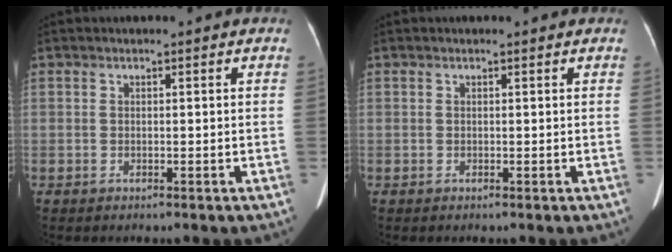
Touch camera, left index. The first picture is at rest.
{"total": 0.5, "force": [0.5, 0.1, 0.1], "torque": [-0.005, 0.003, 0.005]}